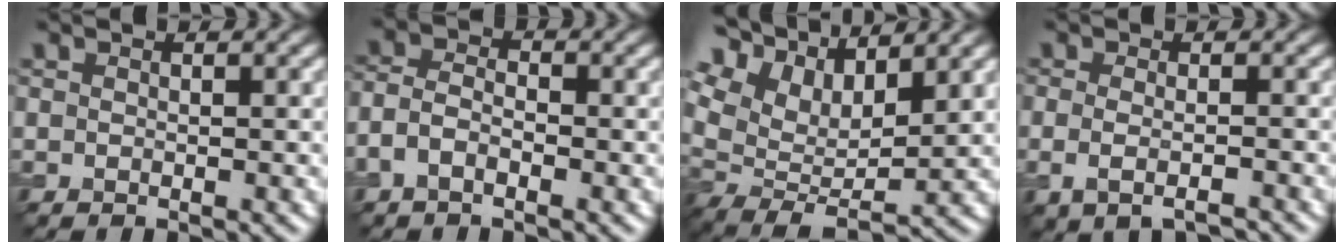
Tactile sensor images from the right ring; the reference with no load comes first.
{"total": 2.5, "force": [-1.3, 1.3, 1.7], "torque": [-0.035, 0.006, -0.035]}
{"total": 9.1, "force": [5.6, 3.7, 6.2], "torque": [-0.136, 0.019, 0.093]}
{"total": 3.0, "force": [-1.3, 1.1, 2.5], "torque": [-0.054, -0.012, -0.023]}